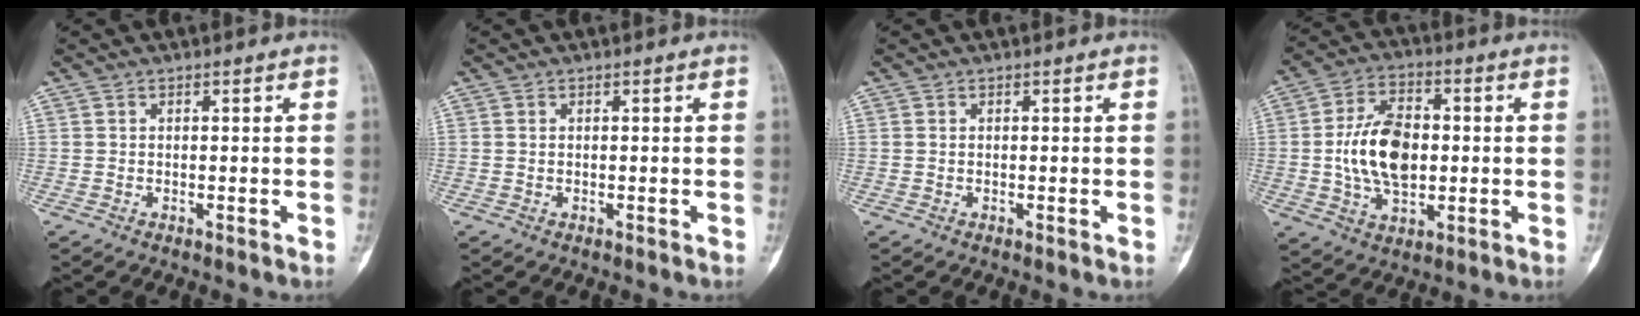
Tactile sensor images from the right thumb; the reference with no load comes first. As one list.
[{"total": 0.0}, {"total": 0.0}, {"total": 13.7, "force": [0.0, 8.4, 10.9], "torque": [-0.180, 0.010, 0.001]}]